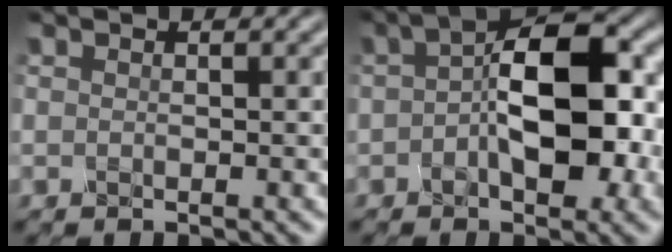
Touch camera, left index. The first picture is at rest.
{"total": 9.1, "force": [-0.9, 4.3, 8.0], "torque": [-0.120, 0.014, -0.025]}